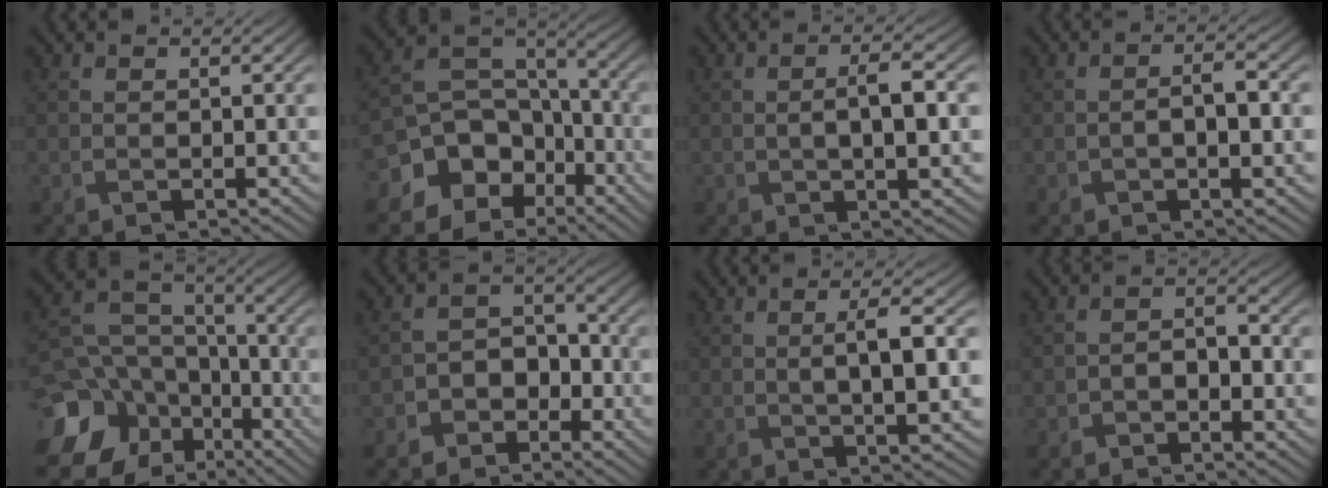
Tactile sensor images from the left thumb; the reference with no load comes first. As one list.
[{"total": 13.3, "force": [-7.4, 10.0, 4.7], "torque": [-0.125, -0.033, -0.122]}, {"total": 4.4, "force": [0.2, 1.4, 4.2], "torque": [-0.081, 0.001, 0.006]}, {"total": 3.8, "force": [-0.1, 1.8, 3.3], "torque": [-0.064, -0.002, 0.000]}, {"total": 17.0, "force": [-7.9, 13.3, 7.1], "torque": [-0.202, -0.050, -0.129]}, {"total": 4.5, "force": [-2.5, 3.2, 1.8], "torque": [-0.026, 0.005, -0.053]}, {"total": 4.9, "force": [0.5, 1.2, 4.7], "torque": [-0.087, 0.002, 0.012]}, {"total": 2.8, "force": [-1.0, 1.8, 1.9], "torque": [-0.036, 0.002, -0.018]}]